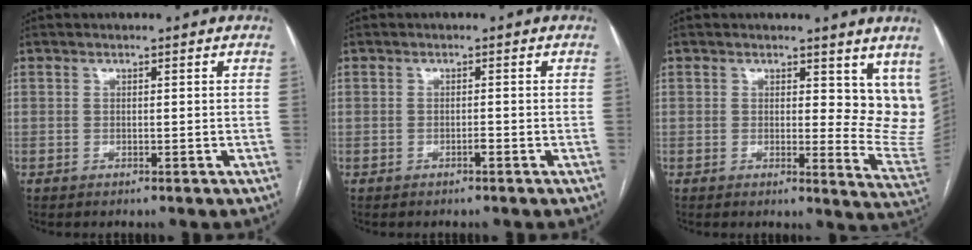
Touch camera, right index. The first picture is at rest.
{"total": 0.8, "force": [-0.5, 0.1, 0.6], "torque": [-0.012, 0.001, -0.008]}
{"total": 9.2, "force": [6.5, 4.0, 5.2], "torque": [-0.043, -0.036, 0.059]}